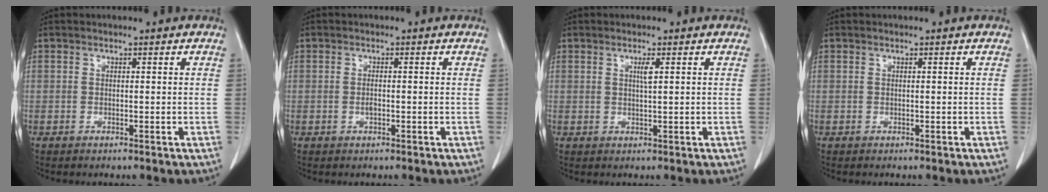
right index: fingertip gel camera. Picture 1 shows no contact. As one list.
[{"total": 1.0, "force": [-0.3, 0.3, 0.9], "torque": [-0.024, 0.001, -0.004]}, {"total": 1.4, "force": [0.5, 0.0, 1.3], "torque": [-0.026, -0.001, 0.009]}, {"total": 0.0}]